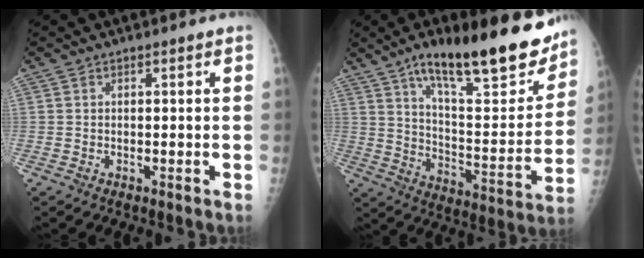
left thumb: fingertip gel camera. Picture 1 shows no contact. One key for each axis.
{"total": 26.3, "fx": 17.5, "fy": 7.7, "fz": 18.1, "tx": -0.230, "ty": -0.065, "tz": 0.272}